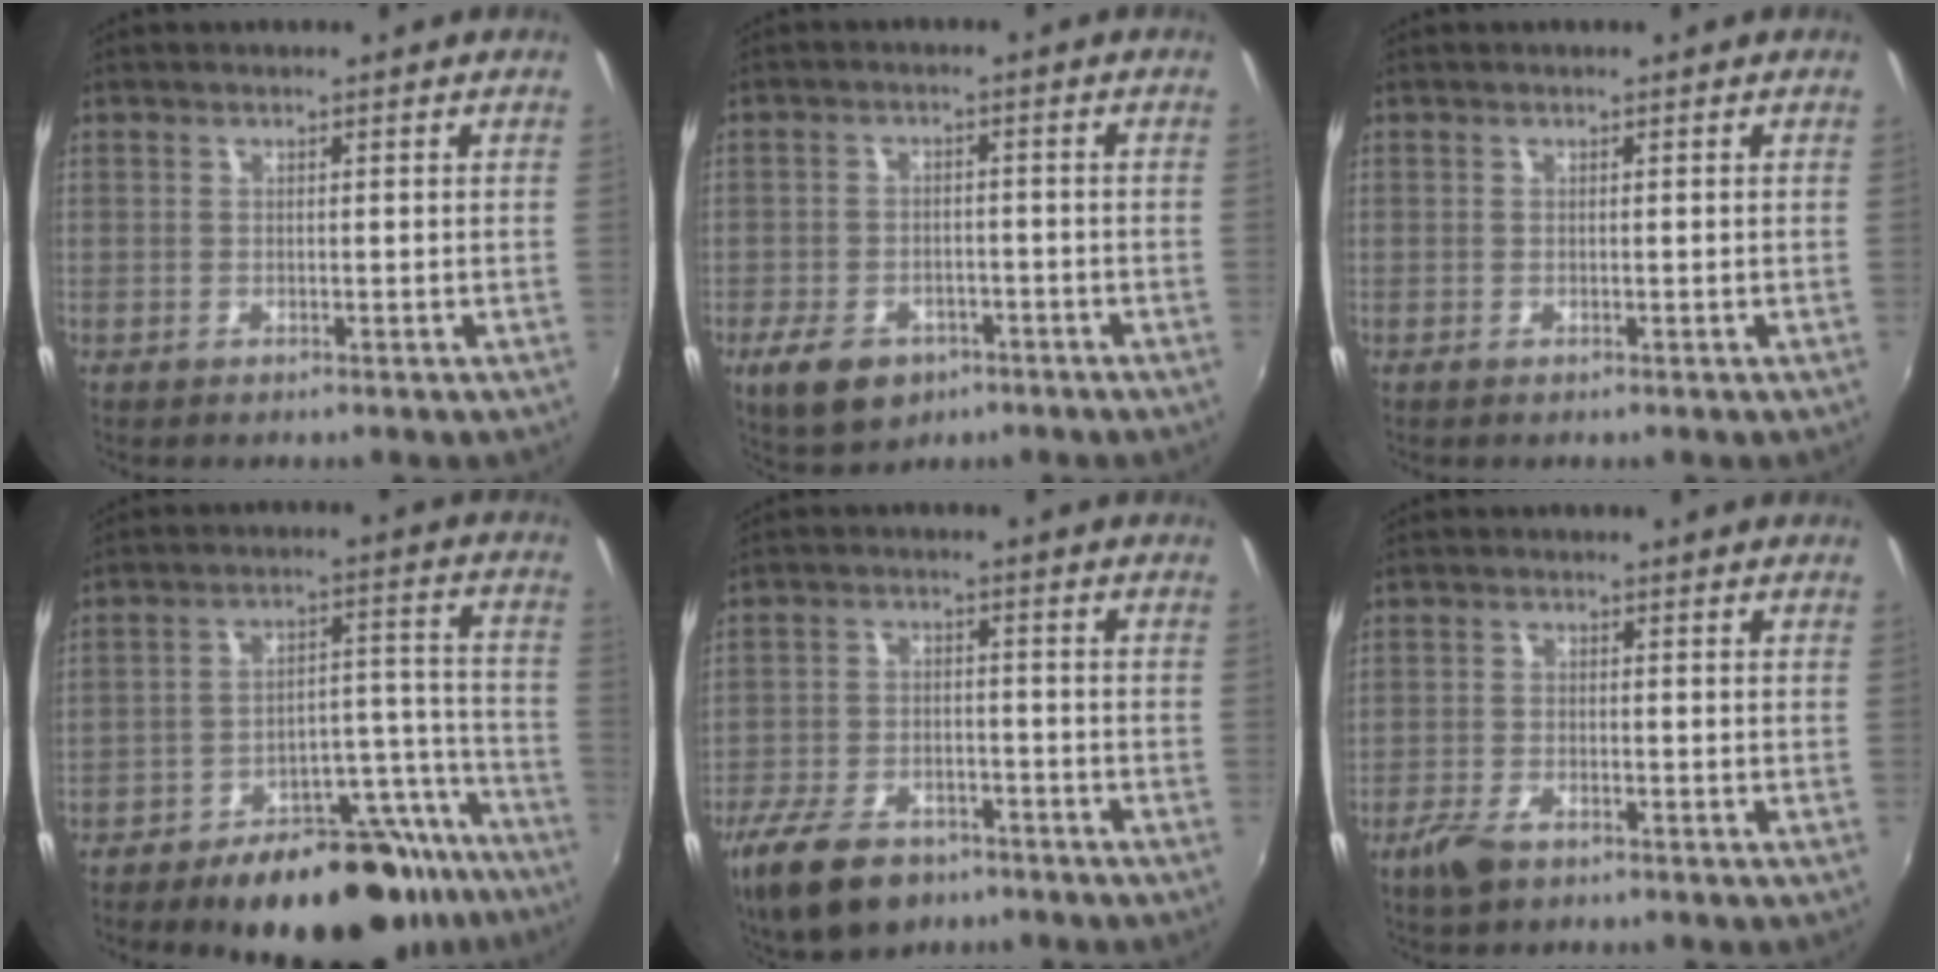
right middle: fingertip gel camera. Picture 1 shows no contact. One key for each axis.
{"total": 10.1, "fx": -5.7, "fy": 6.5, "fz": 5.3, "tx": -0.128, "ty": -0.012, "tz": -0.084}
{"total": 0.0}
{"total": 22.9, "fx": -18.4, "fy": 8.6, "fz": 10.7, "tx": -0.133, "ty": 0.044, "tz": -0.242}
{"total": 14.7, "fx": -9.9, "fy": 7.6, "fz": 7.8, "tx": -0.184, "ty": -0.017, "tz": -0.167}
{"total": 4.6, "fx": -3.2, "fy": 1.9, "fz": 2.6, "tx": -0.072, "ty": -0.007, "tz": -0.062}